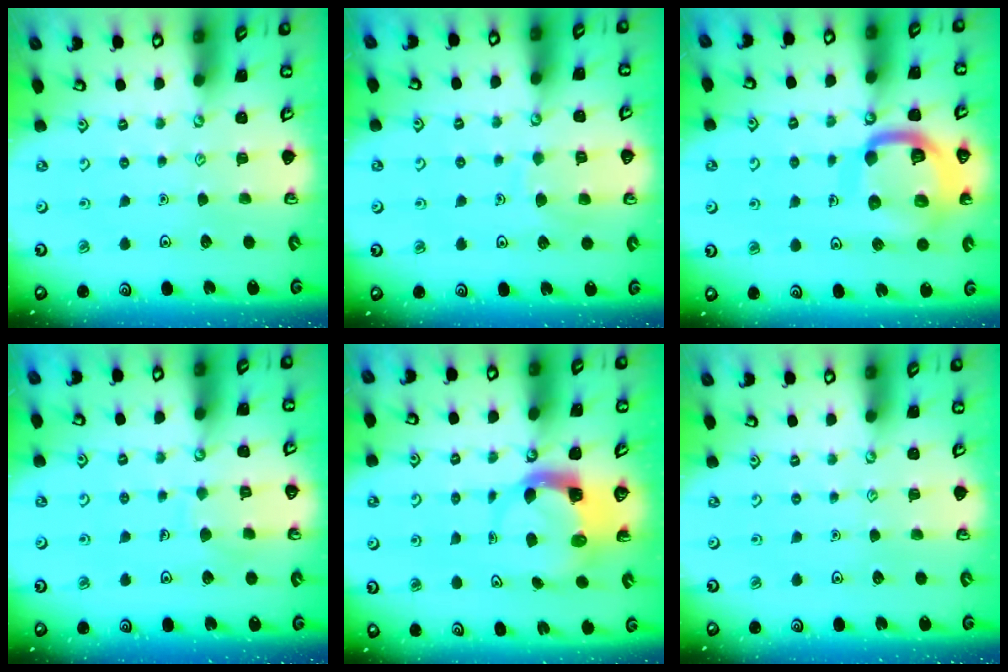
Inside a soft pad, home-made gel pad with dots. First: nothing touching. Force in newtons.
{"total": 6.3, "press": 6.2, "slide": 0.6}
{"total": 17.0, "press": 16.9, "slide": 1.9}
{"total": 6.1, "press": 6.1, "slide": 0.6}
{"total": 3.8, "press": 3.8, "slide": 0.6}
{"total": 0.0}